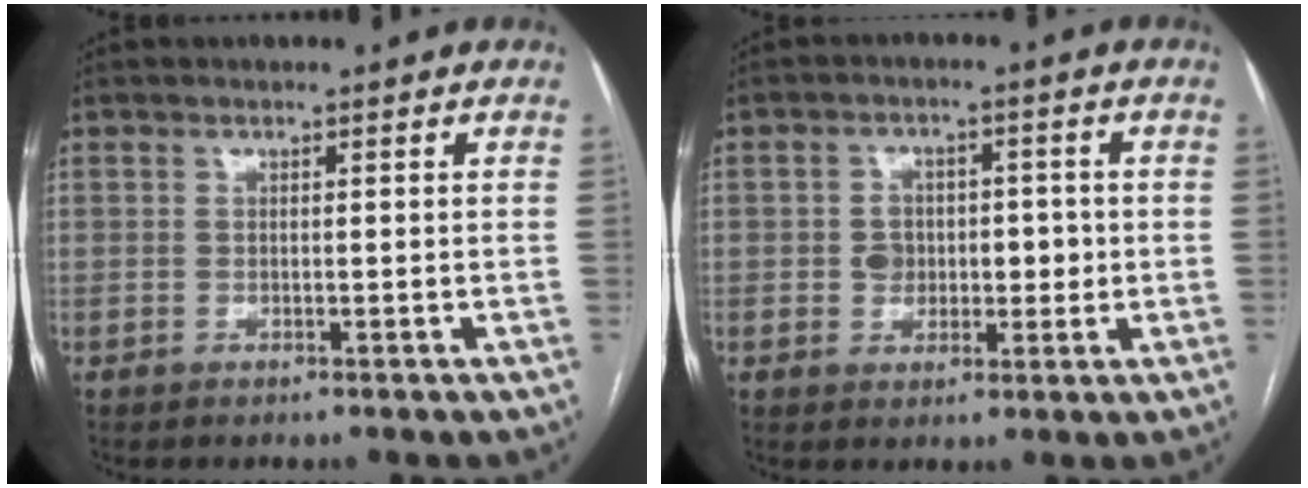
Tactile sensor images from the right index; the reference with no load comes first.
{"total": 5.4, "force": [-0.3, 4.1, 3.4], "torque": [-0.046, 0.020, 0.003]}